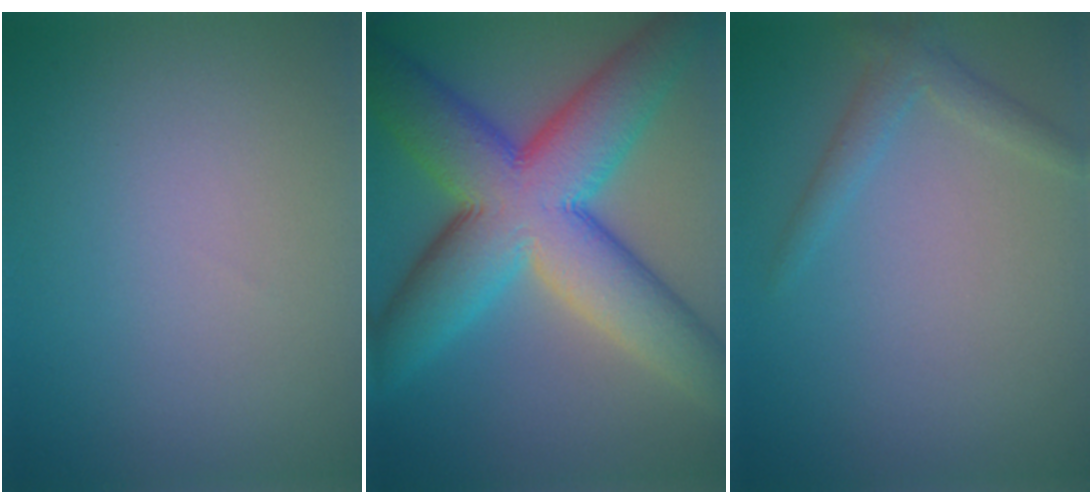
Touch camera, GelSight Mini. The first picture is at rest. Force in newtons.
{"total": 13.6, "press": 13.6, "slide": 0.4}
{"total": 1.7, "press": 1.7, "slide": 0.1}